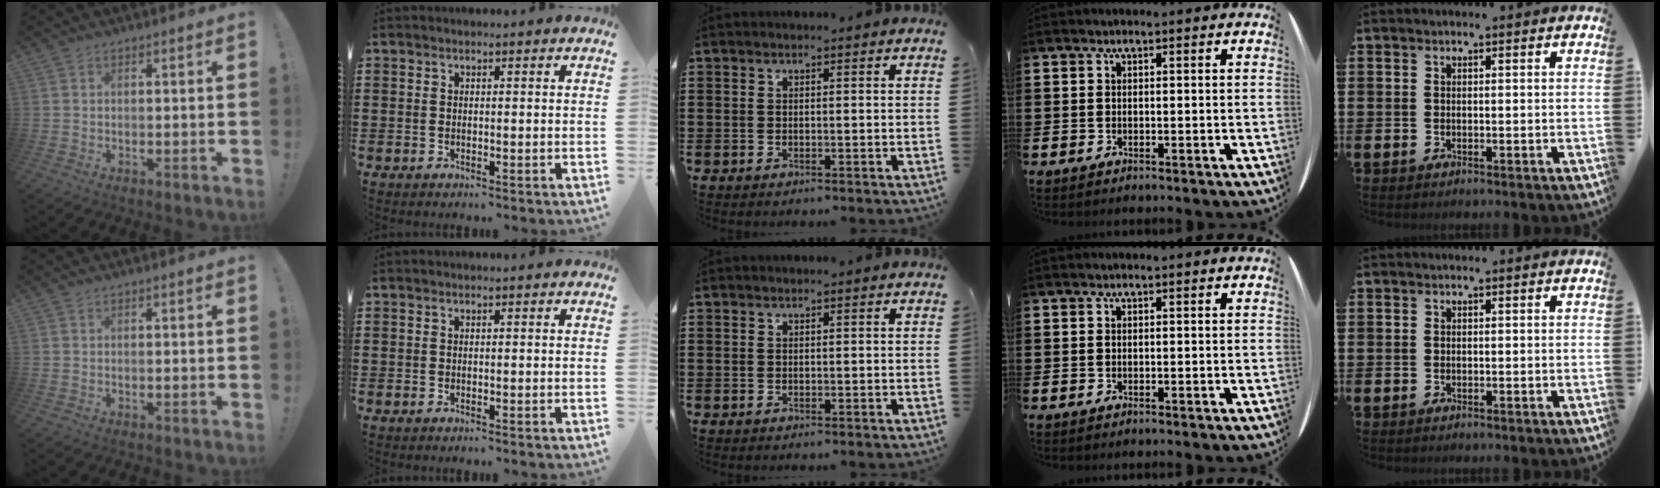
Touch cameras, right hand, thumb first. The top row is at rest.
{}